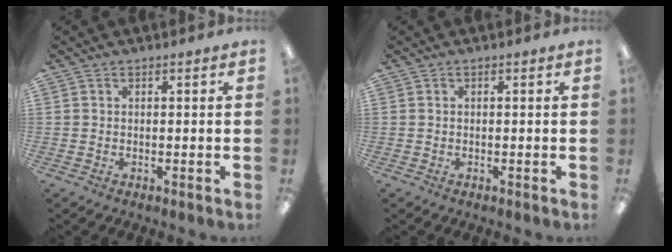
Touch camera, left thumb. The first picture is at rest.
{"total": 0.0}